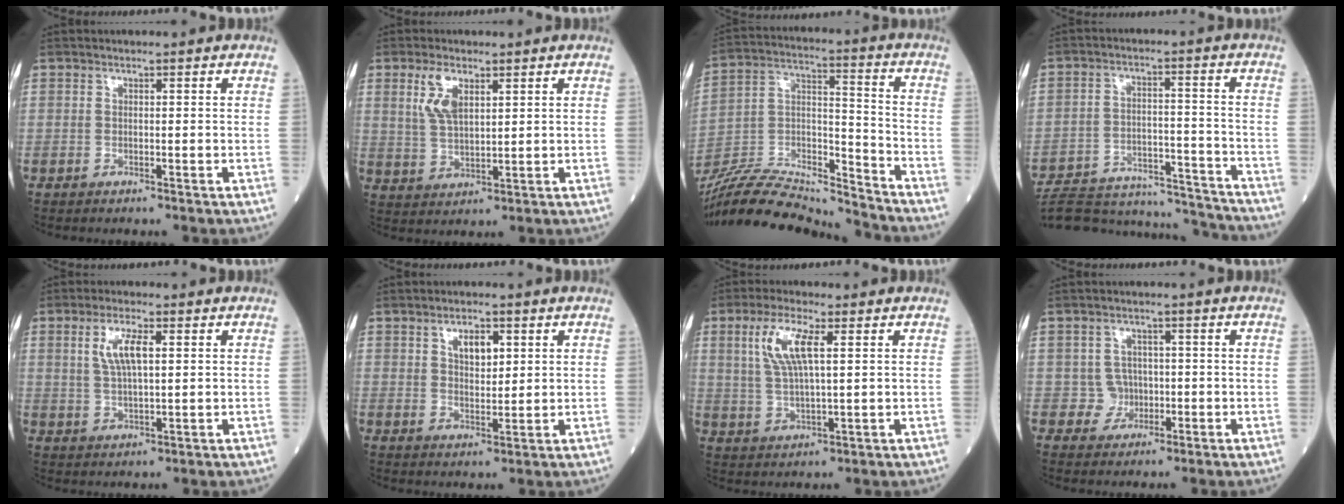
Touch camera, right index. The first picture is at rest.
{"total": 5.5, "force": [2.7, 2.1, 4.3], "torque": [-0.098, 0.005, 0.062]}
{"total": 20.1, "force": [-19.2, 1.7, 5.5], "torque": [-0.113, 0.020, -0.333]}
{"total": 21.2, "force": [-20.4, 3.4, 4.8], "torque": [-0.097, 0.008, -0.294]}
{"total": 5.6, "force": [1.7, 1.4, 5.2], "torque": [-0.108, 0.005, 0.038]}
{"total": 4.3, "force": [1.8, 2.0, 3.3], "torque": [-0.055, 0.001, 0.031]}
{"total": 7.7, "force": [2.6, 1.7, 7.0], "torque": [-0.153, 0.009, 0.054]}
{"total": 3.1, "force": [-0.3, 3.0, -0.1], "torque": [0.011, 0.011, -0.001]}